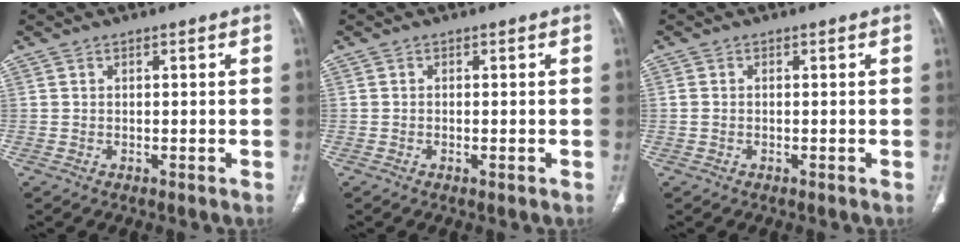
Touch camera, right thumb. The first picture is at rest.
{"total": 0.8, "force": [-0.3, 0.2, 0.7], "torque": [-0.013, -0.002, -0.004]}
{"total": 0.6, "force": [0.0, 0.5, 0.4], "torque": [-0.014, 0.006, 0.003]}